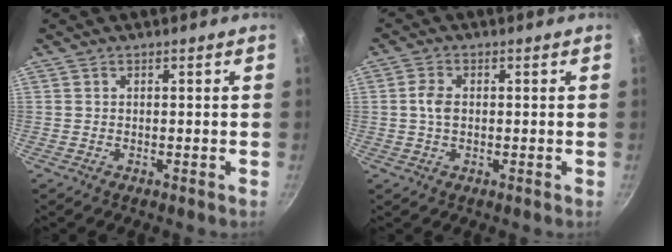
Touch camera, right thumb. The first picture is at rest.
{"total": 3.6, "force": [0.1, 2.4, 2.7], "torque": [-0.052, 0.007, -0.001]}